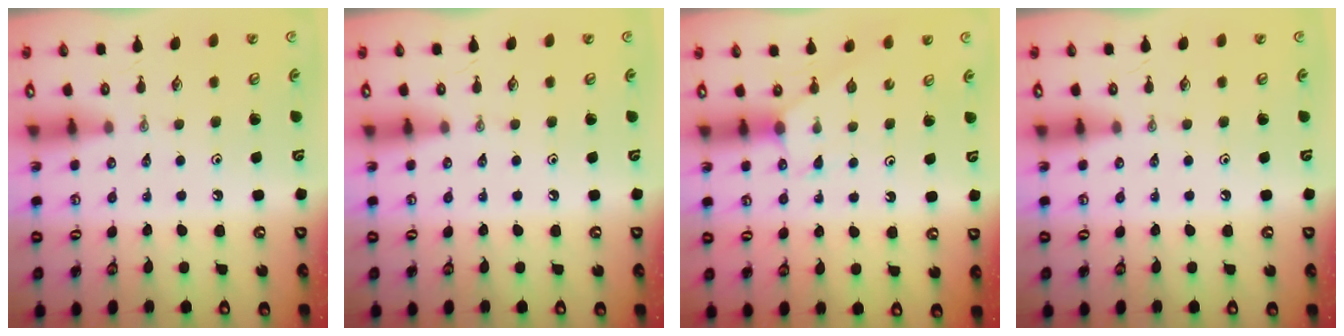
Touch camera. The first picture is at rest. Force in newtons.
{"total": 0.0}
{"total": 2.9, "press": 2.9, "slide": 0.3}
{"total": 0.0}